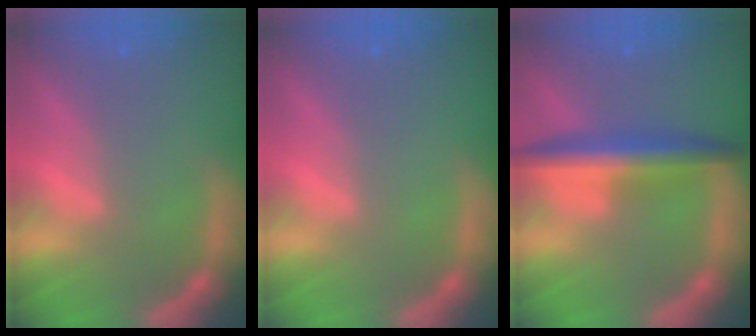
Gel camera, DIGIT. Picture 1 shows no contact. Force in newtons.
{"total": 0.0}
{"total": 5.5}